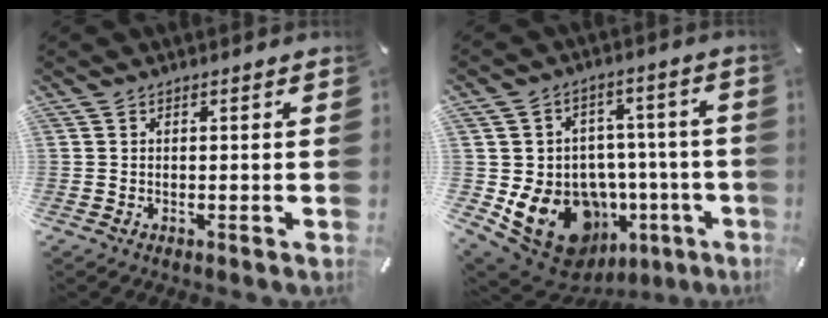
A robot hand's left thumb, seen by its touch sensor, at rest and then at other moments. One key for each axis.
{"total": 17.7, "fx": -6.3, "fy": 13.5, "fz": 9.6, "tx": -0.144, "ty": 0.024, "tz": -0.082}